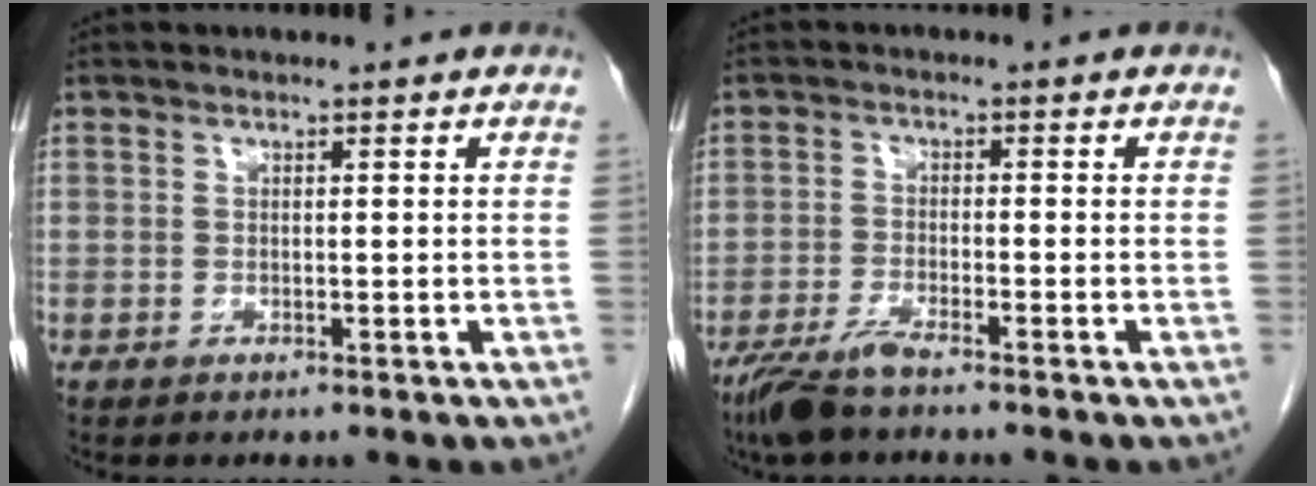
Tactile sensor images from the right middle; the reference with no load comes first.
{"total": 4.9, "force": [-3.9, 0.4, 3.0], "torque": [-0.067, -0.015, -0.078]}